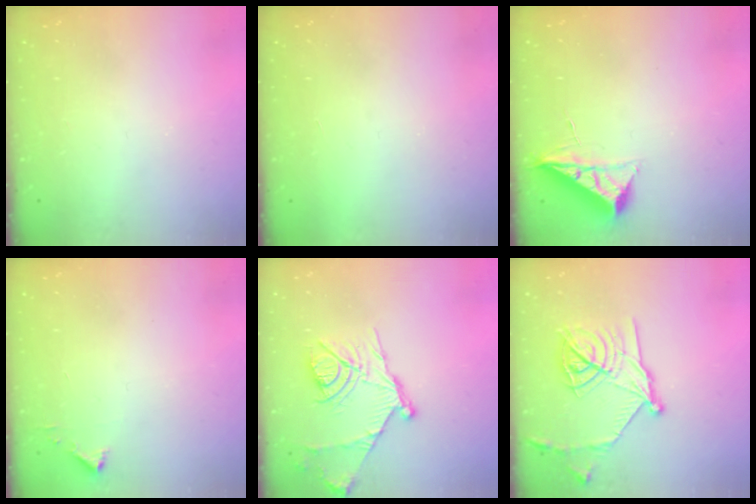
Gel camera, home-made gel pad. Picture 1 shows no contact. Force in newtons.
{"total": 1.5, "press": 1.5, "slide": 0.1}
{"total": 6.3, "press": 6.2, "slide": 0.8}
{"total": 2.3, "press": 2.3, "slide": 0.2}
{"total": 15.1, "press": 15.0, "slide": 1.3}
{"total": 17.6, "press": 17.6, "slide": 0.9}